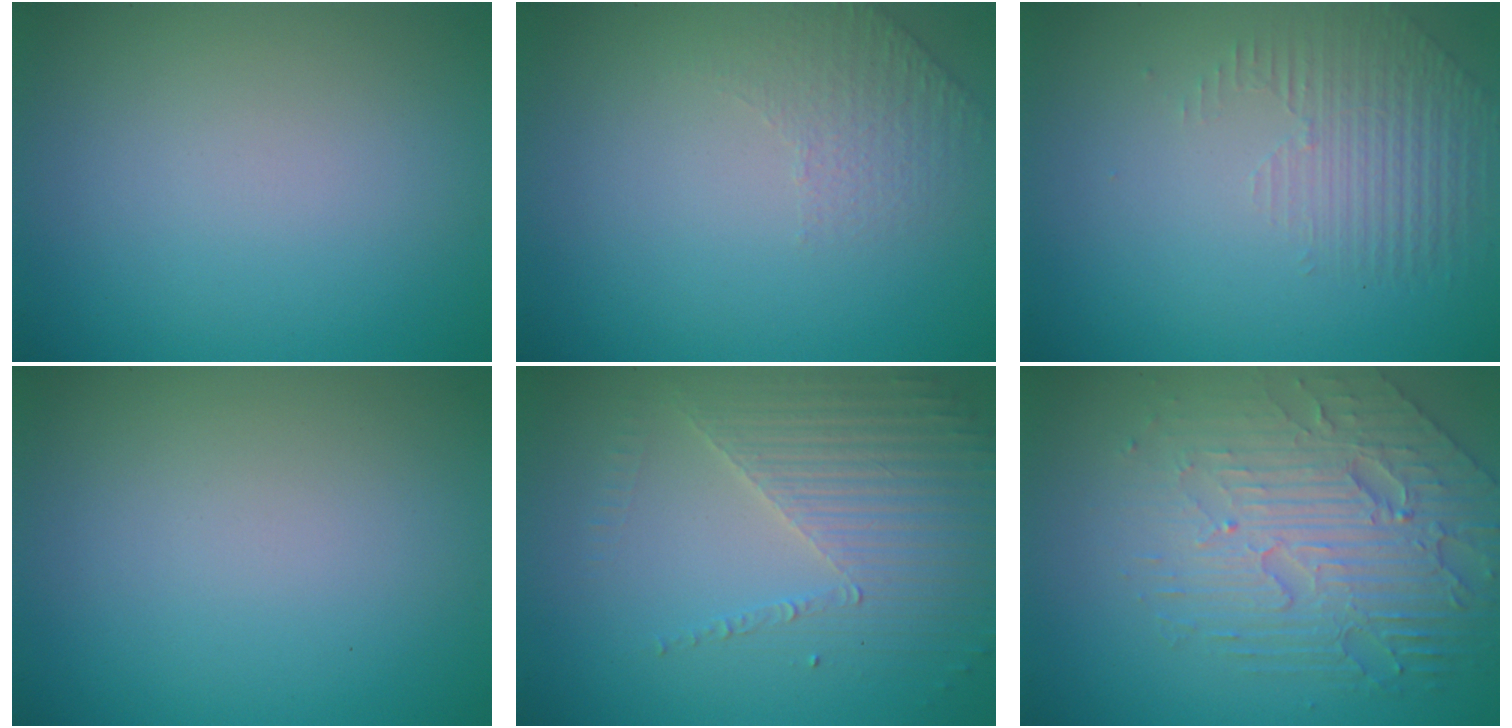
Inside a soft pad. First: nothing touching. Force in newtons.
{"total": 1.3, "press": 0.8, "slide": 1.1}
{"total": 1.5, "press": 0.9, "slide": 1.2}
{"total": 0.0}
{"total": 3.6, "press": 3.3, "slide": 1.4}
{"total": 6.8, "press": 4.9, "slide": 4.8}